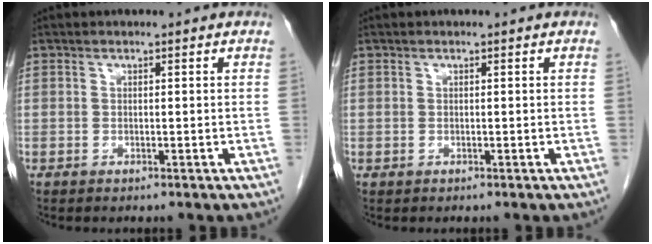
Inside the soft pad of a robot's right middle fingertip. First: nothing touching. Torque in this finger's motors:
{"motor_torque": [0.03, 0.10, 0.00, 0.00]}